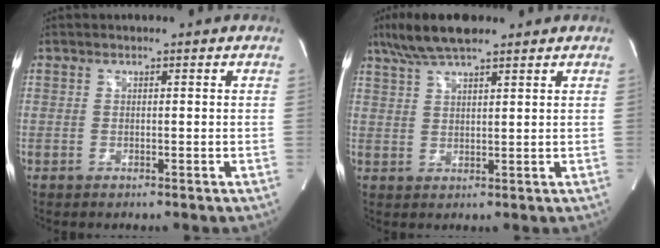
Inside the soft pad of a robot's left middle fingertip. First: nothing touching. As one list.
[{"total": 8.1, "force": [6.2, 1.5, 5.0], "torque": [-0.101, 0.026, 0.111]}]